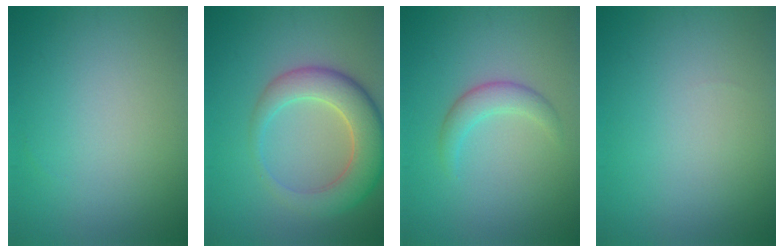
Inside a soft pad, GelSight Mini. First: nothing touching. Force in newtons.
{"total": 6.4, "press": 6.4, "slide": 0.4}
{"total": 2.2, "press": 2.2, "slide": 0.2}
{"total": 0.0}